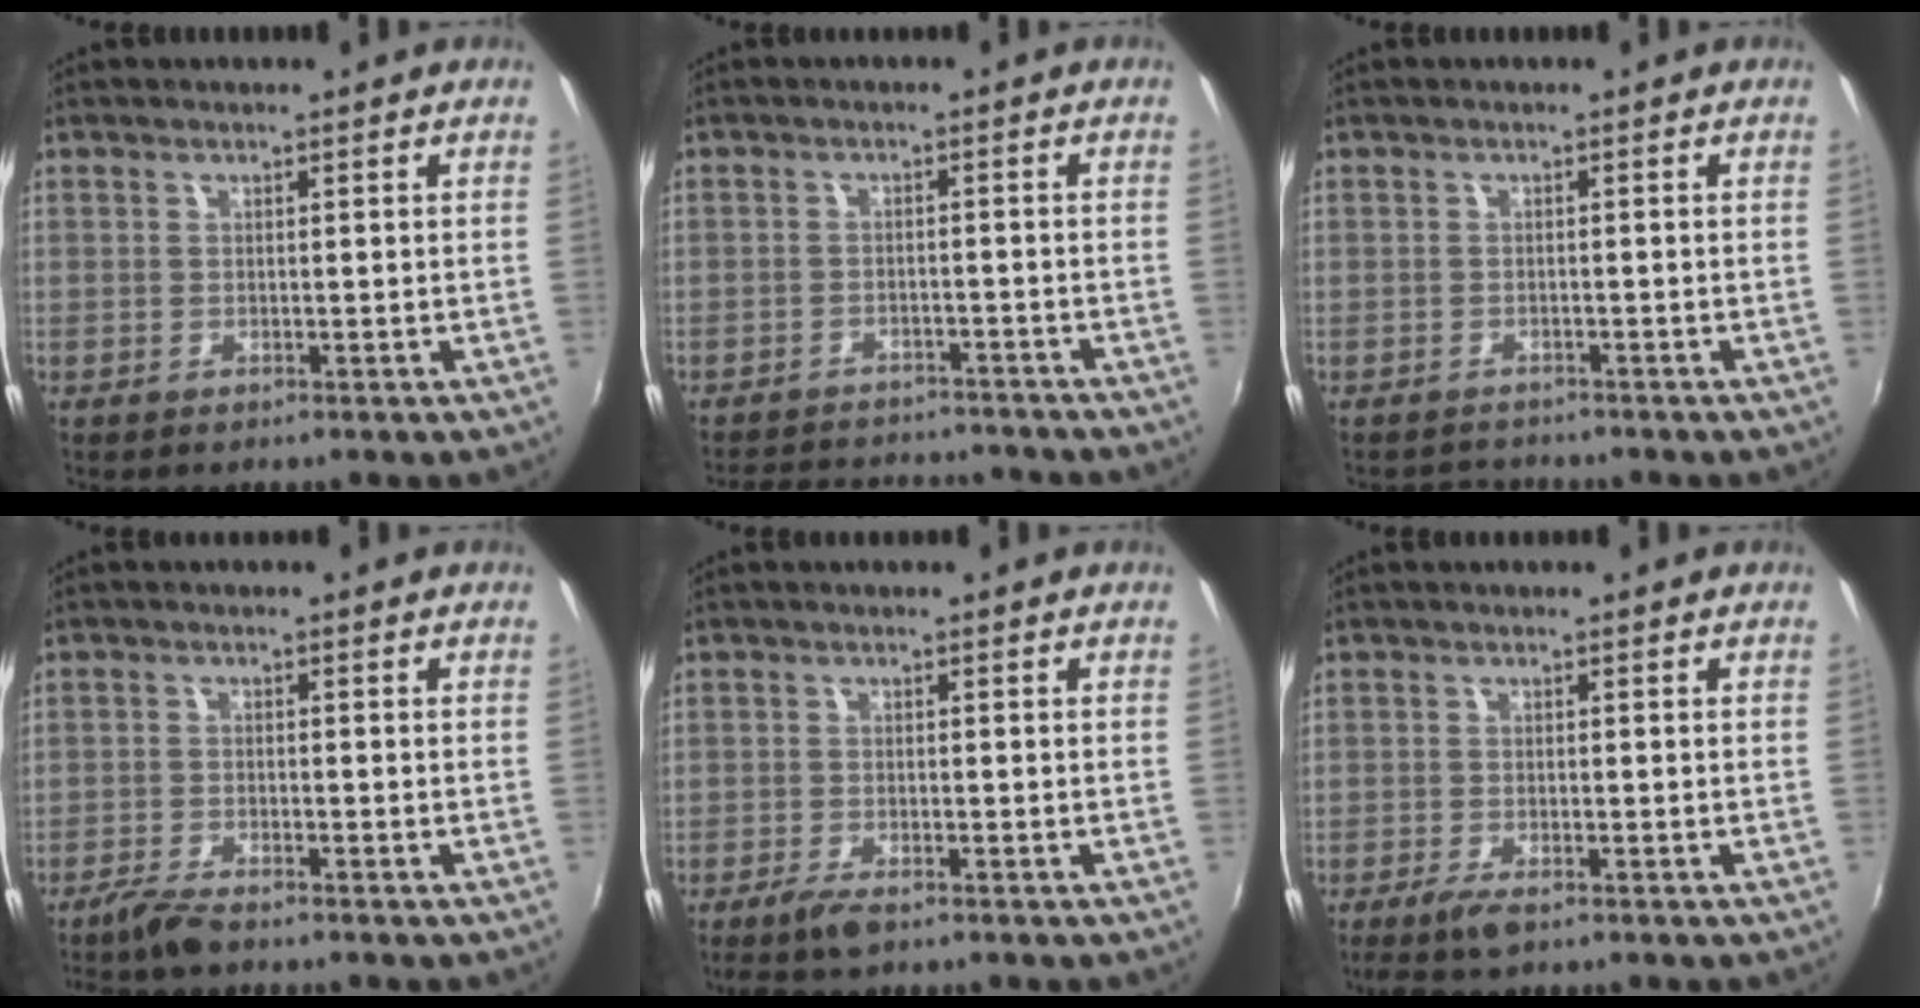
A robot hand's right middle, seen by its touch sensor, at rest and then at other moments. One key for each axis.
{"total": 12.7, "fx": -11.5, "fy": 3.6, "fz": 4.1, "tx": -0.094, "ty": 0.011, "tz": -0.157}
{"total": 2.4, "fx": -2.3, "fy": 0.6, "fz": -0.2, "tx": -0.007, "ty": 0.003, "tz": -0.041}
{"total": 4.1, "fx": -3.7, "fy": 0.6, "fz": 1.8, "tx": -0.058, "ty": -0.008, "tz": -0.074}
{"total": 3.3, "fx": -2.5, "fy": 0.8, "fz": 2.0, "tx": -0.053, "ty": -0.007, "tz": -0.051}
{"total": 3.7, "fx": -2.7, "fy": 0.9, "fz": 2.3, "tx": -0.059, "ty": -0.011, "tz": -0.053}